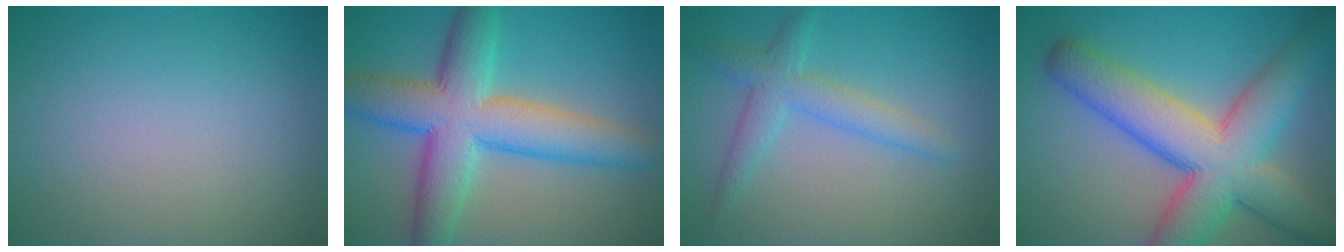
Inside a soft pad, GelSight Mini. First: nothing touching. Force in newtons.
{"total": 9.6, "press": 9.6, "slide": 0.1}
{"total": 3.4, "press": 3.4, "slide": 0.2}
{"total": 11.6, "press": 11.6, "slide": 0.7}